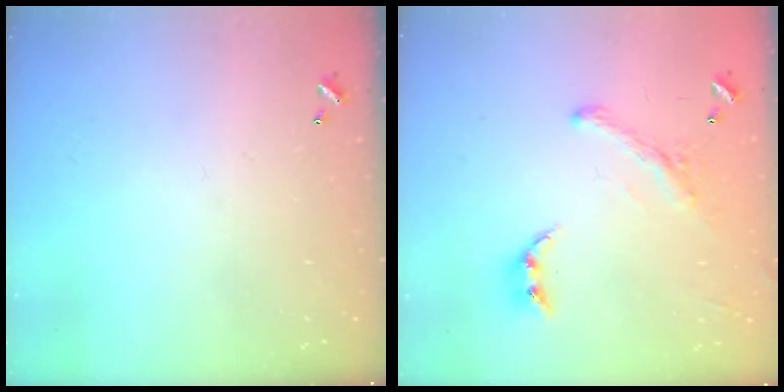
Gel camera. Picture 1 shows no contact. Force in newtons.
{"total": 2.2, "press": 1.9, "slide": 1.0}